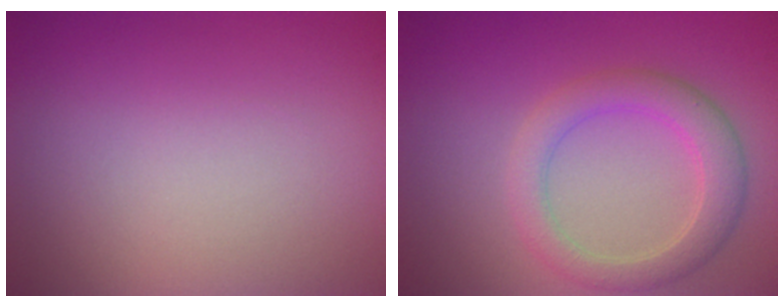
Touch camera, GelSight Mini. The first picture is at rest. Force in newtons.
{"total": 3.5, "press": 3.5, "slide": 0.1}